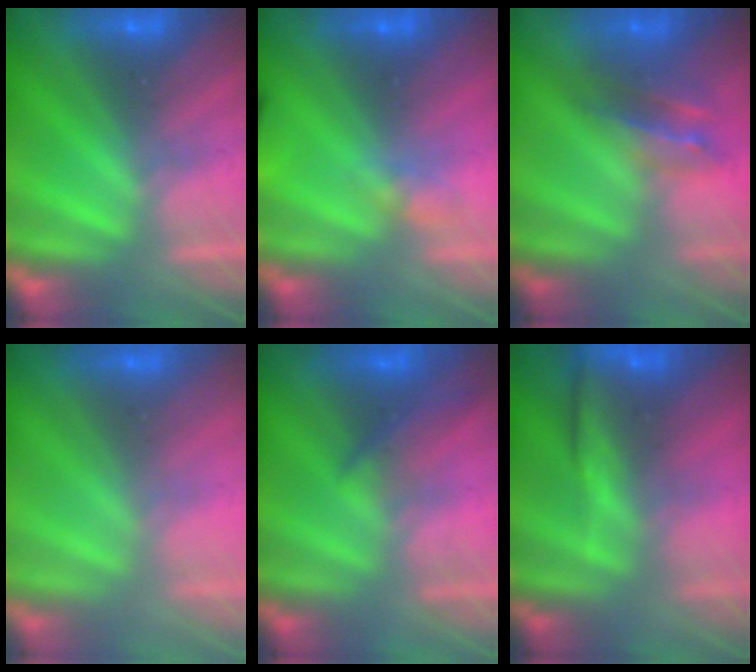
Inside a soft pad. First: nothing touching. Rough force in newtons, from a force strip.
{"total": 3.3}
{"total": 2.9}
{"total": 2.8}
{"total": 2.0}
{"total": 8.1}